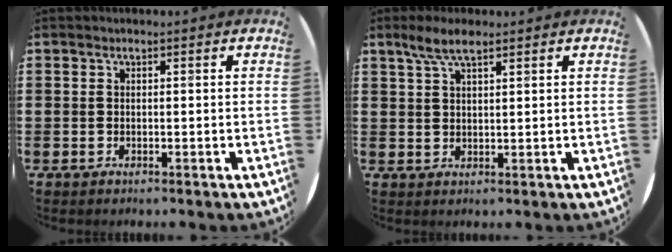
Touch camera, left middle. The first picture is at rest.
{"total": 4.1, "force": [2.9, 1.1, 2.6], "torque": [-0.056, 0.007, 0.052]}